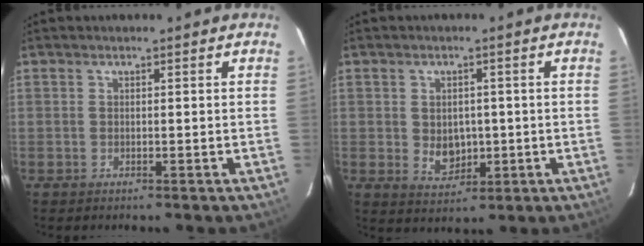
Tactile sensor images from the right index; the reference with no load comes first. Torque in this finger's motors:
{"motor_torque": [0.62, 0.02, 0.28, 0.05]}